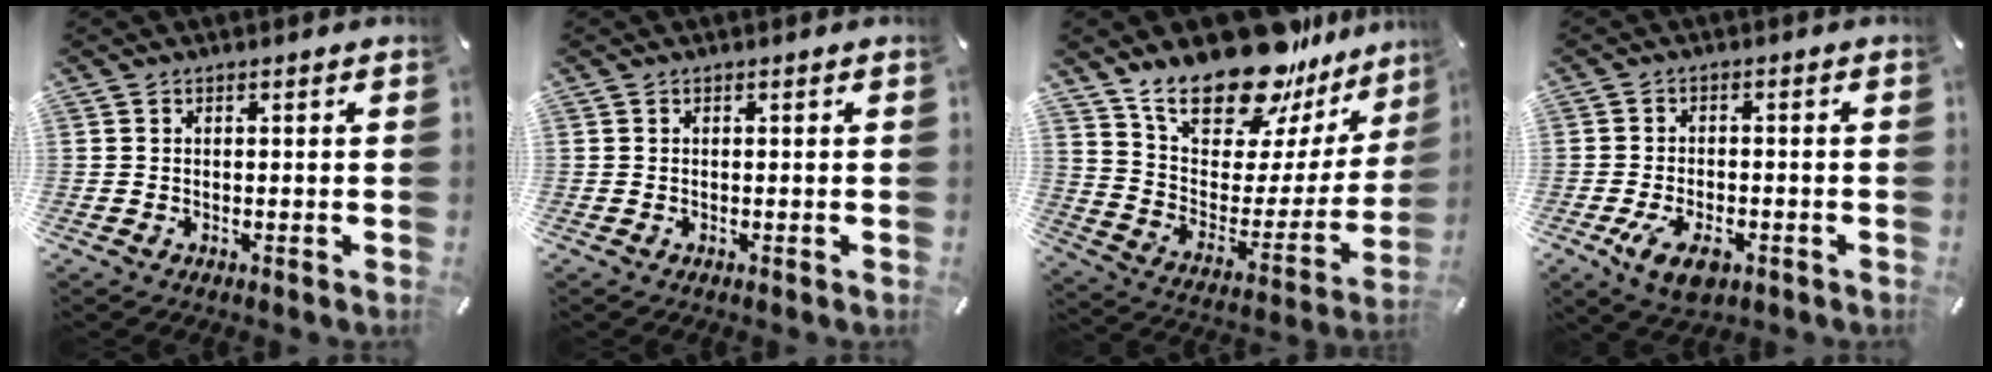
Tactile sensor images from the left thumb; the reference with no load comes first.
{"total": 0.0}
{"total": 23.2, "force": [19.0, 9.8, 8.8], "torque": [-0.142, -0.152, 0.326]}
{"total": 6.8, "force": [-3.0, 4.0, 4.7], "torque": [-0.088, 0.006, -0.054]}